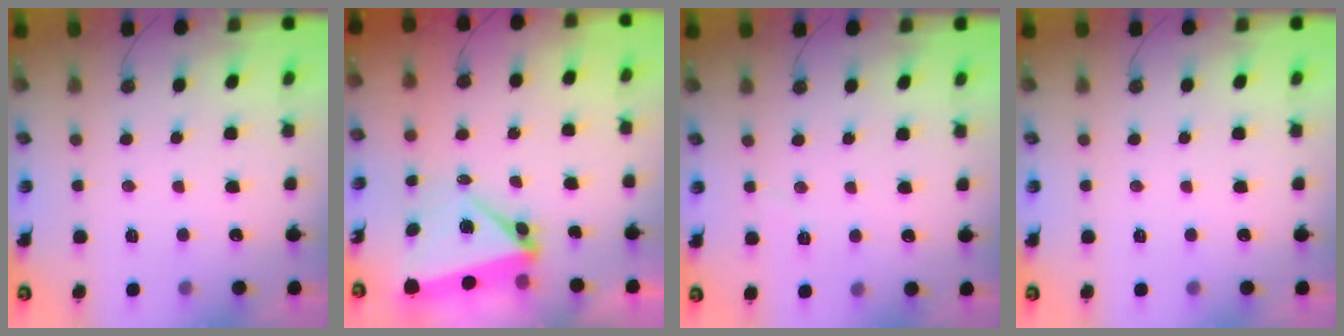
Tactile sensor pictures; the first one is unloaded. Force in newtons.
{"total": 5.4, "press": 5.2, "slide": 1.4}
{"total": 2.9, "press": 2.7, "slide": 1.1}
{"total": 0.0}